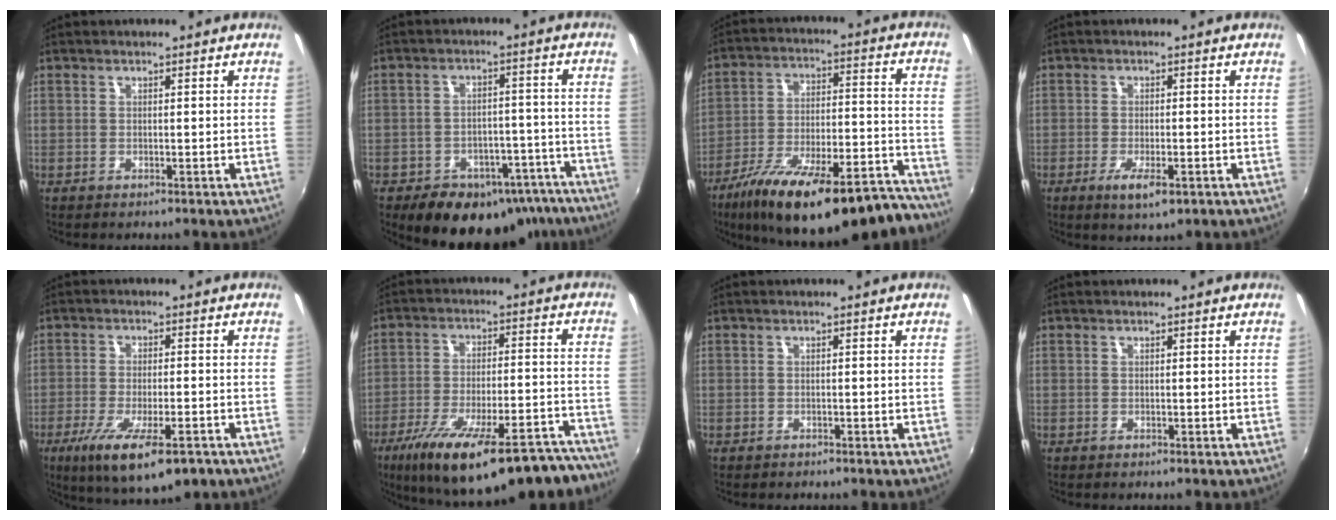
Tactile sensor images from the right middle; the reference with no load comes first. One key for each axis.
{"total": 17.7, "fx": -12.9, "fy": 9.9, "fz": 6.9, "tx": -0.126, "ty": 0.036, "tz": -0.139}
{"total": 29.1, "fx": -23.2, "fy": 8.2, "fz": 15.4, "tx": -0.242, "ty": -0.015, "tz": -0.323}
{"total": 4.8, "fx": -2.2, "fy": 1.3, "fz": 4.0, "tx": -0.083, "ty": -0.013, "tz": -0.037}
{"total": 14.1, "fx": -8.2, "fy": 3.7, "fz": 10.9, "tx": -0.208, "ty": -0.051, "tz": -0.128}
{"total": 27.1, "fx": -21.0, "fy": 7.6, "fz": 15.5, "tx": -0.246, "ty": -0.026, "tz": -0.285}
{"total": 0.6, "fx": -0.6, "fy": 0.2, "fz": 0.1, "tx": -0.006, "ty": 0.001, "tz": -0.007}
{"total": 0.0}